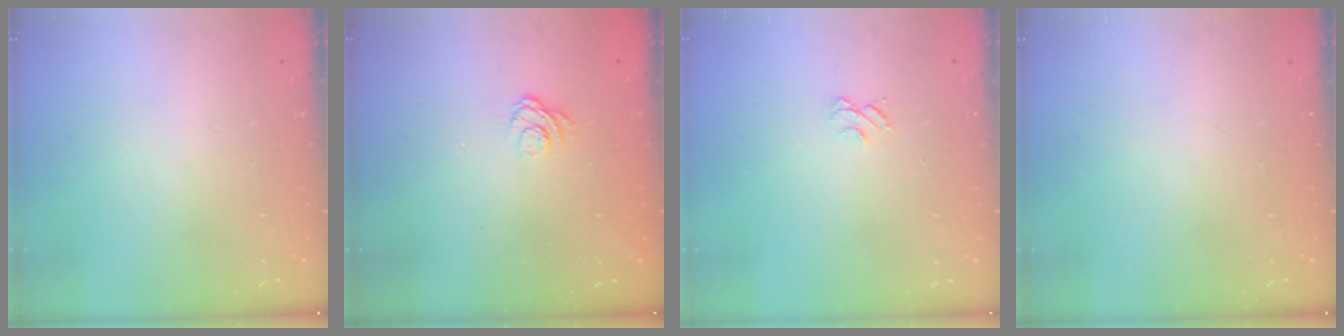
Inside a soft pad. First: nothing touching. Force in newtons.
{"total": 5.1, "press": 4.9, "slide": 1.3}
{"total": 4.0, "press": 4.0, "slide": 0.3}
{"total": 0.0}